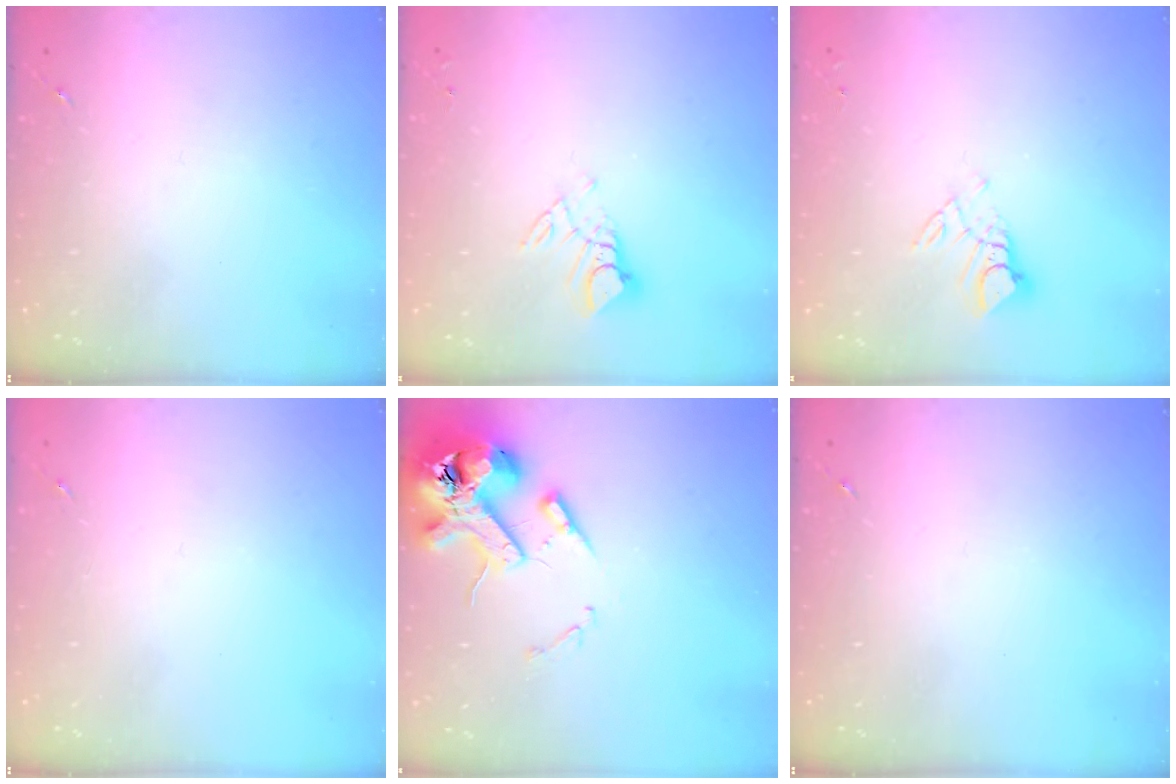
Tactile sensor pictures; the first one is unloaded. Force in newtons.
{"total": 6.8, "press": 6.8, "slide": 0.5}
{"total": 6.8, "press": 6.8, "slide": 0.5}
{"total": 0.0}
{"total": 14.5, "press": 14.3, "slide": 2.0}
{"total": 0.0}